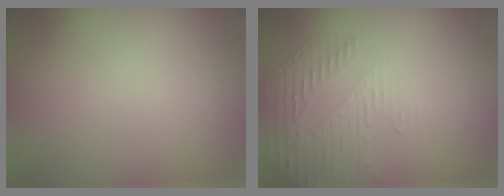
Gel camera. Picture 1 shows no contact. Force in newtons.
{"total": 1.8, "press": 1.1, "slide": 1.5}